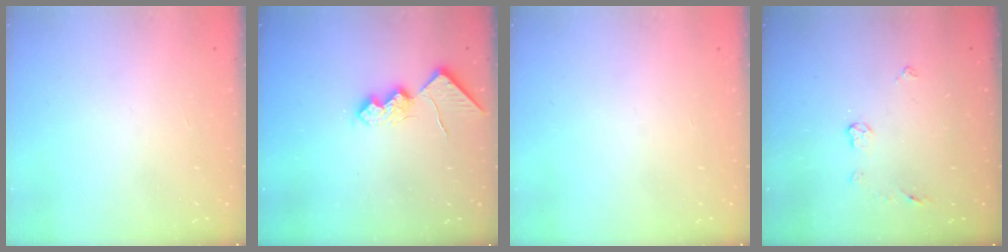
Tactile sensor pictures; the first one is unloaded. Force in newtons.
{"total": 10.4, "press": 10.3, "slide": 1.1}
{"total": 0.0}
{"total": 5.1, "press": 5.1, "slide": 0.4}